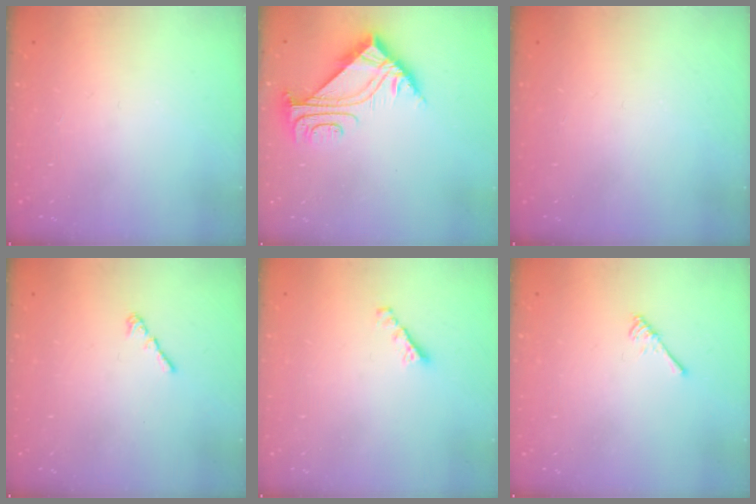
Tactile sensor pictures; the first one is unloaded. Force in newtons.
{"total": 7.0, "press": 7.0, "slide": 0.7}
{"total": 0.0}
{"total": 1.2, "press": 1.1, "slide": 0.5}
{"total": 2.7, "press": 2.7, "slide": 0.2}
{"total": 3.0, "press": 2.9, "slide": 0.5}